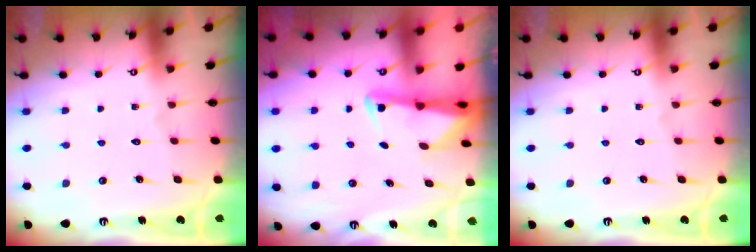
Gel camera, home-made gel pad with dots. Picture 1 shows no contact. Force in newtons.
{"total": 2.3, "press": 2.2, "slide": 0.5}
{"total": 0.0}